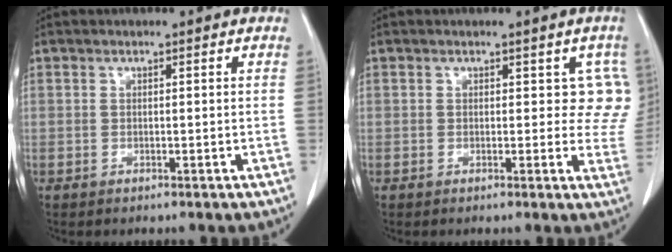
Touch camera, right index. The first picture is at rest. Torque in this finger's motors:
{"motor_torque": [0.11, 0.06, 0.06, 0.00]}